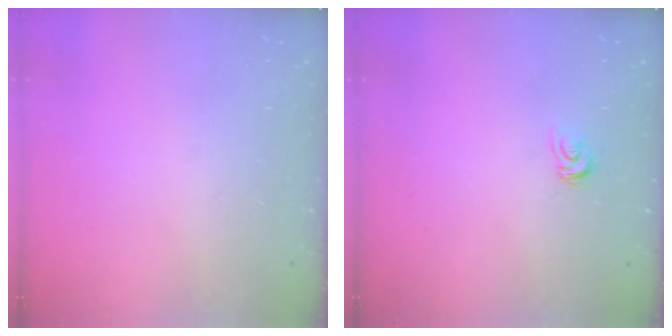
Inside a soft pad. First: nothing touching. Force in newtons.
{"total": 3.6, "press": 3.6, "slide": 0.1}